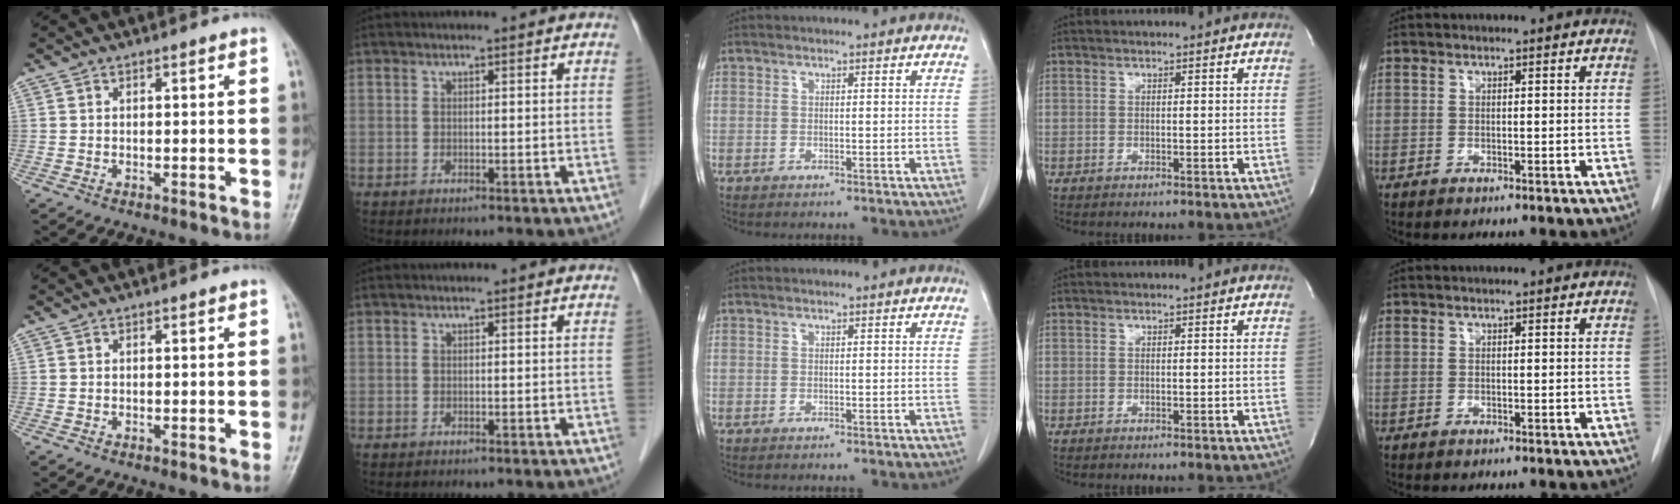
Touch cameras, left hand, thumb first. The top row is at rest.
{}